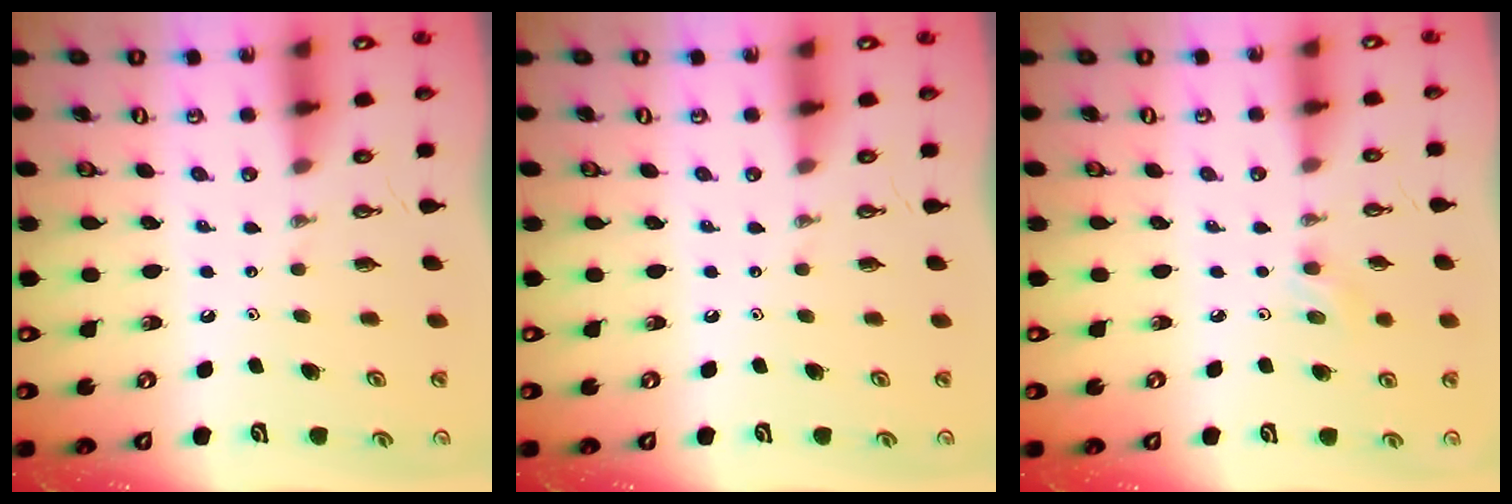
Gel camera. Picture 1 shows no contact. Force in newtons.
{"total": 0.0}
{"total": 2.6, "press": 2.5, "slide": 0.8}